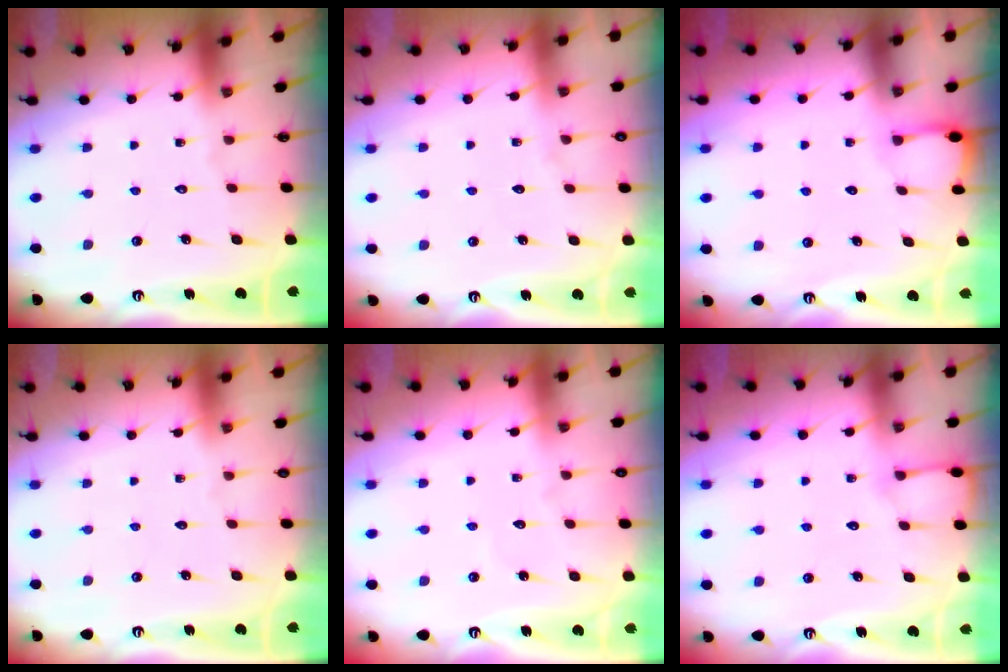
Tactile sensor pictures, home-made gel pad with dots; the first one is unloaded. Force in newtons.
{"total": 3.3, "press": 3.3, "slide": 0.6}
{"total": 2.5, "press": 2.4, "slide": 0.4}
{"total": 0.0}
{"total": 2.0, "press": 2.0, "slide": 0.1}
{"total": 4.0, "press": 4.0, "slide": 0.6}